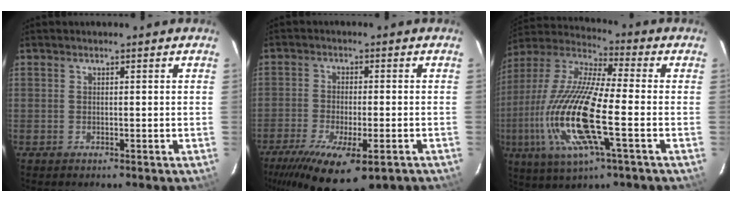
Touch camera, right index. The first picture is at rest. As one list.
[{"total": 17.8, "force": [-11.5, 5.5, 12.4], "torque": [-0.248, -0.067, -0.177]}, {"total": 20.3, "force": [-4.9, 4.0, 19.3], "torque": [-0.401, -0.017, -0.105]}]